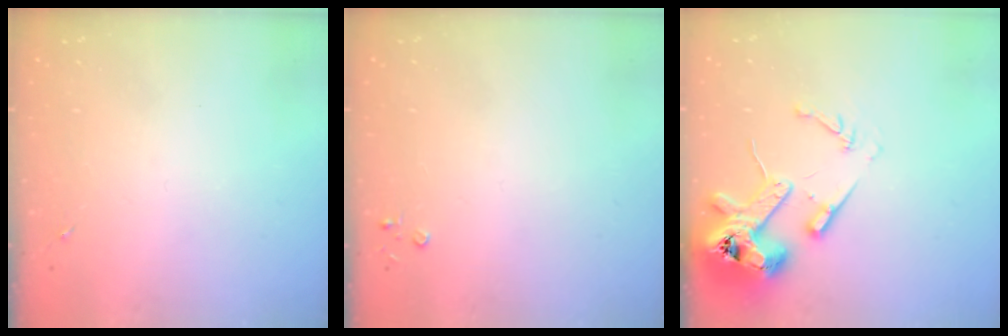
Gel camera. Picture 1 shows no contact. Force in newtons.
{"total": 2.2, "press": 2.2, "slide": 0.3}
{"total": 15.1, "press": 15.0, "slide": 2.1}